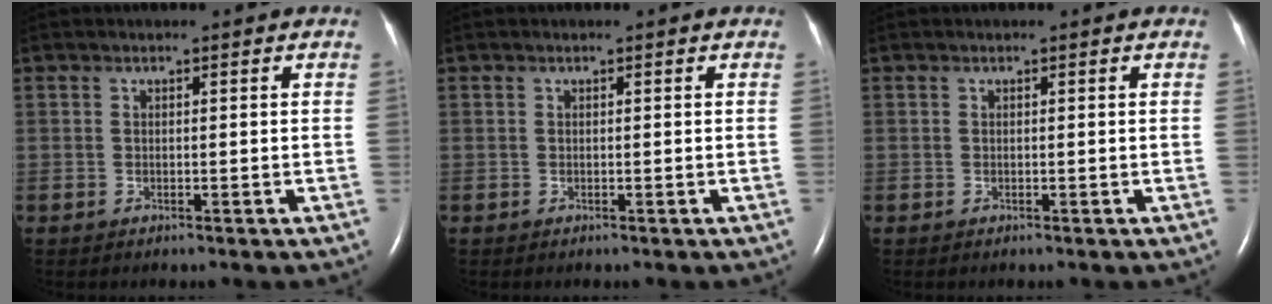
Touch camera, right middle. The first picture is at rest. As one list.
[{"total": 0.0}, {"total": 0.0}]